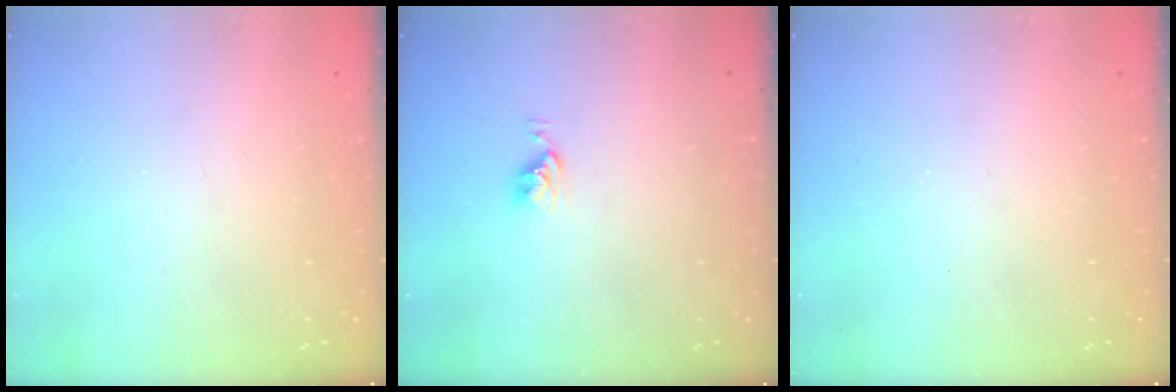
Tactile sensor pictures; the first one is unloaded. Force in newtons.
{"total": 3.8, "press": 3.8, "slide": 0.5}
{"total": 0.0}